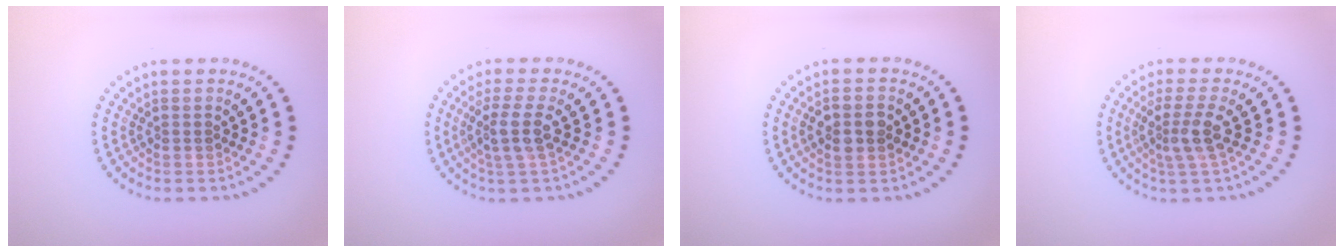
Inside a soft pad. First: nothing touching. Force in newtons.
{"total": 2.9, "press": 2.4, "slide": 1.7}
{"total": 2.9, "press": 2.9, "slide": 0.1}
{"total": 2.8, "press": 2.2, "slide": 1.7}